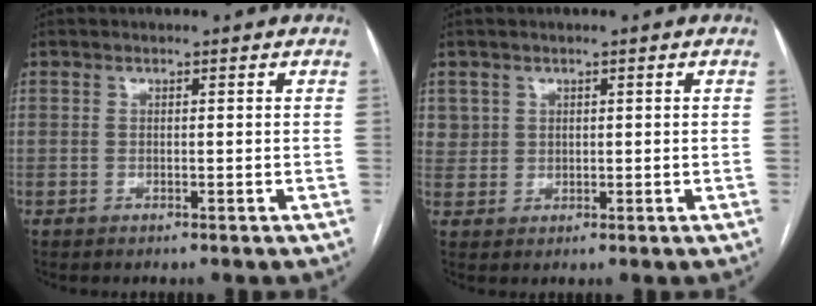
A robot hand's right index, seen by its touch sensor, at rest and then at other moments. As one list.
[{"total": 2.4, "force": [1.1, 2.2, 0.0], "torque": [0.017, 0.004, 0.016]}]